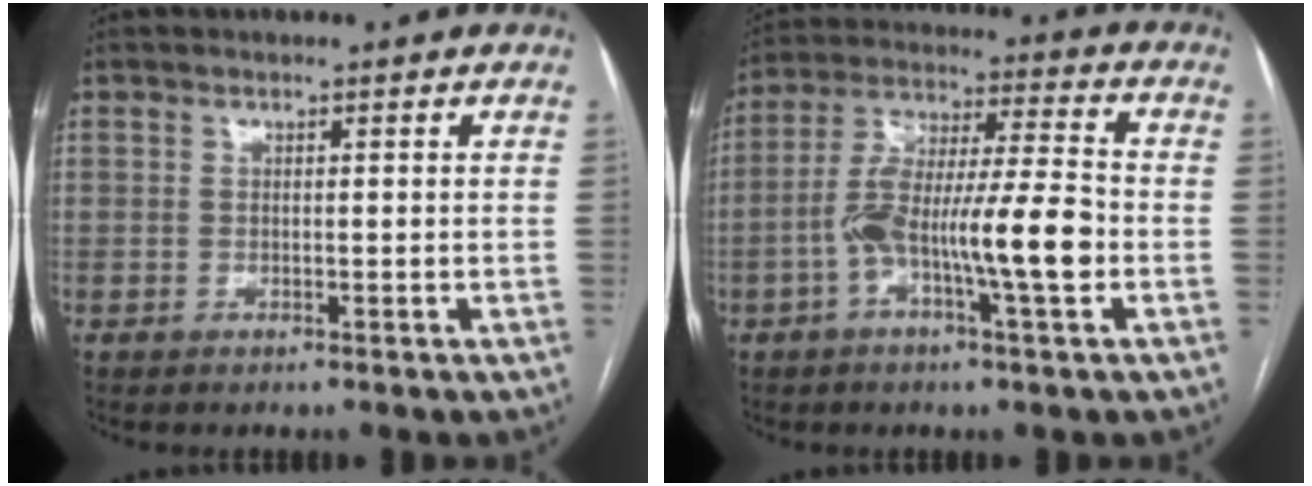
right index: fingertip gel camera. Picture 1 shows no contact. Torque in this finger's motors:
{"motor_torque": [1.09, 0.25, 0.42, 0.21]}